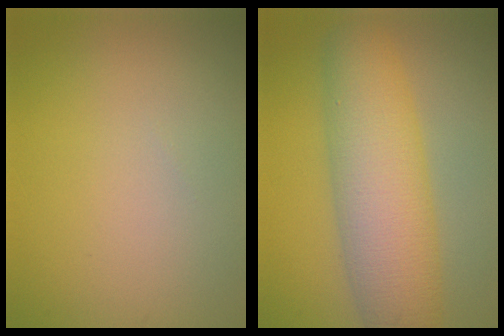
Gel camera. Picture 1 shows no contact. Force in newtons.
{"total": 8.0, "press": 8.0, "slide": 0.4}